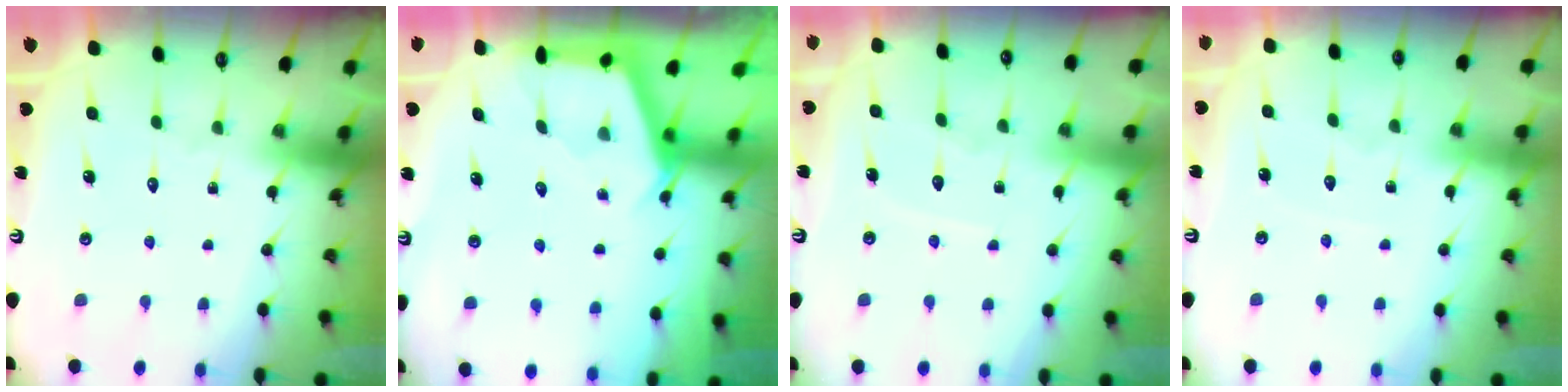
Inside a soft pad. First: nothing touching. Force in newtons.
{"total": 2.5, "press": 2.5, "slide": 0.3}
{"total": 5.7, "press": 5.7, "slide": 0.7}
{"total": 2.7, "press": 2.7, "slide": 0.2}